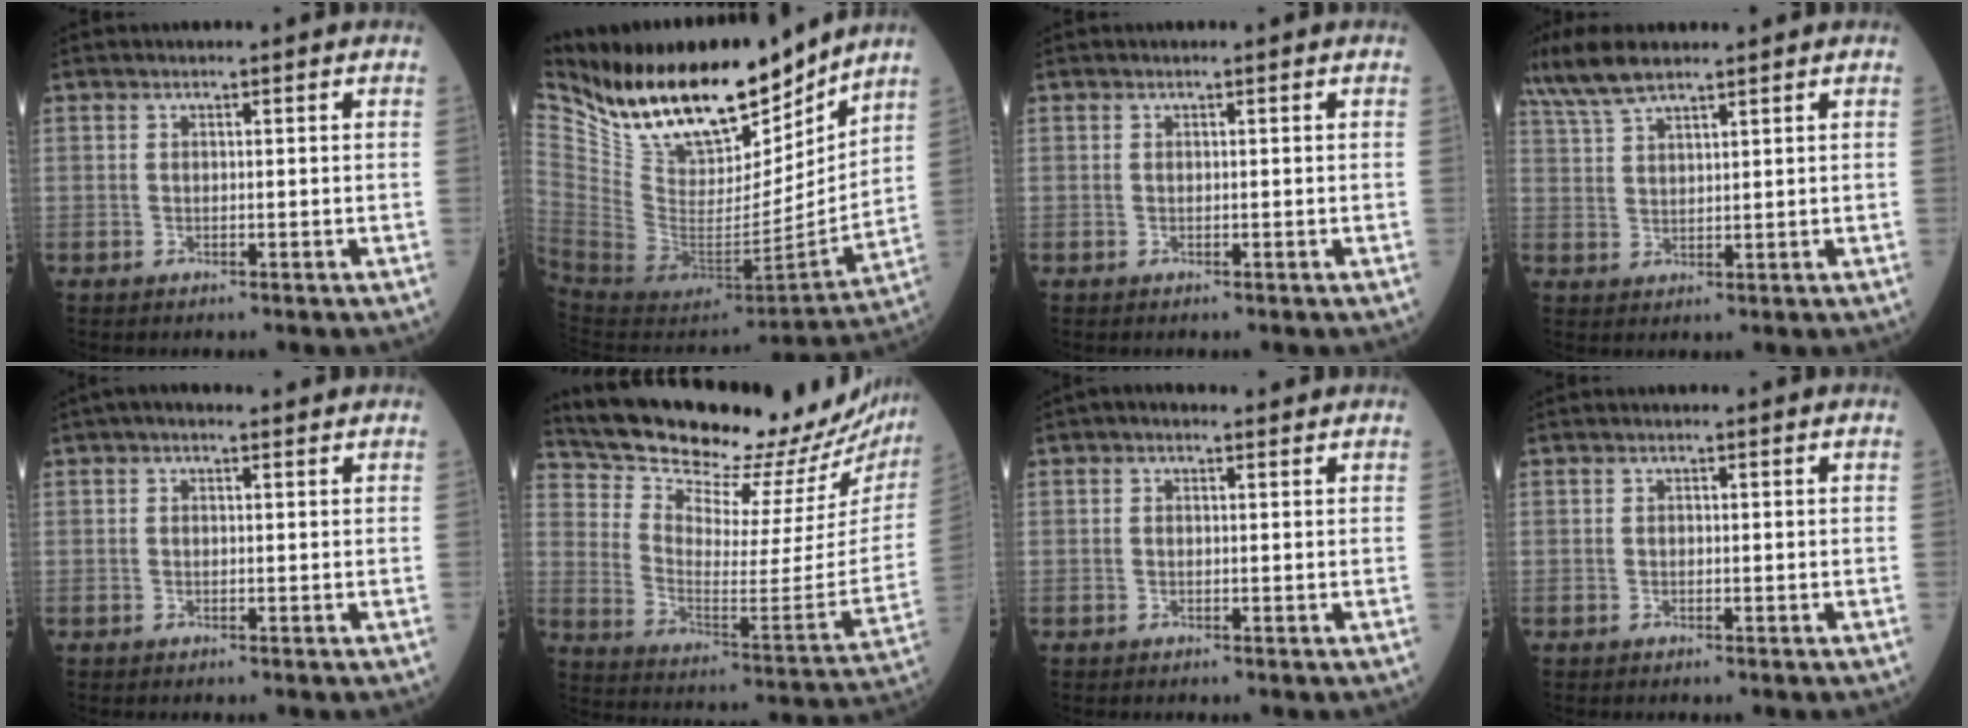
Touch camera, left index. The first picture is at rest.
{"total": 22.5, "force": [17.5, 9.1, 10.8], "torque": [-0.209, -0.025, 0.306]}
{"total": 0.0}
{"total": 7.6, "force": [6.0, 1.5, 4.5], "torque": [-0.100, 0.019, 0.118]}
{"total": 1.7, "force": [0.8, 1.0, 1.2], "torque": [-0.018, 0.021, 0.006]}
{"total": 26.1, "force": [24.6, 4.5, 7.5], "torque": [-0.129, -0.108, 0.325]}
{"total": 1.2, "force": [0.4, 0.9, 0.7], "torque": [-0.013, 0.013, -0.003]}
{"total": 0.6, "force": [-0.6, 0.2, 0.0], "torque": [0.002, -0.003, -0.016]}